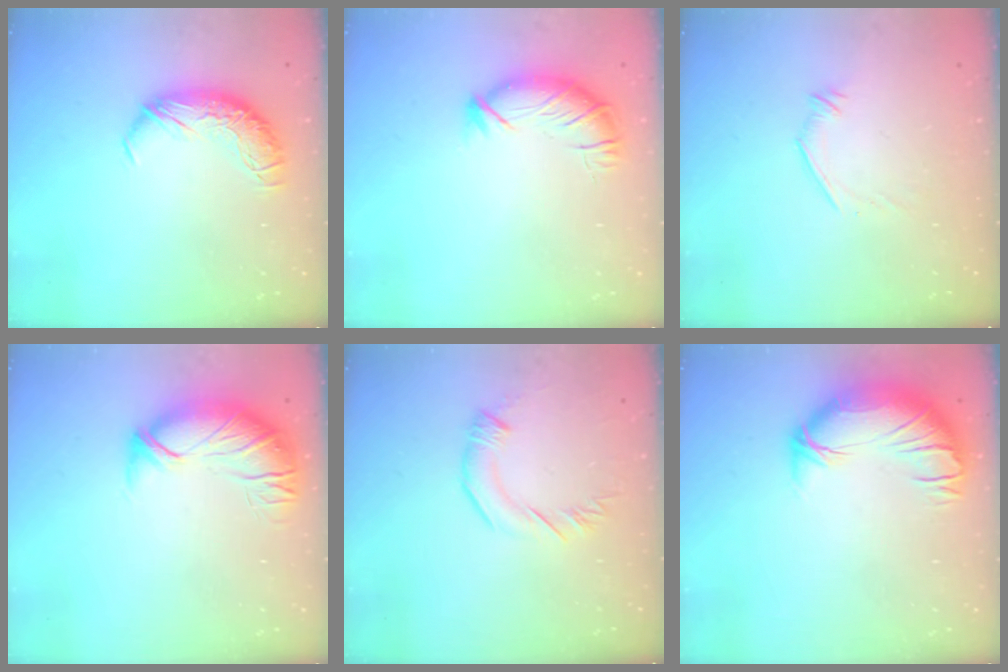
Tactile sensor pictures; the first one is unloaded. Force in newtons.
{"total": 3.6, "press": 3.6, "slide": 0.7}
{"total": 5.5, "press": 5.3, "slide": 1.5}
{"total": 2.7, "press": 1.1, "slide": 2.4}
{"total": 2.8, "press": 2.7, "slide": 0.5}
{"total": 2.1, "press": 0.9, "slide": 2.0}